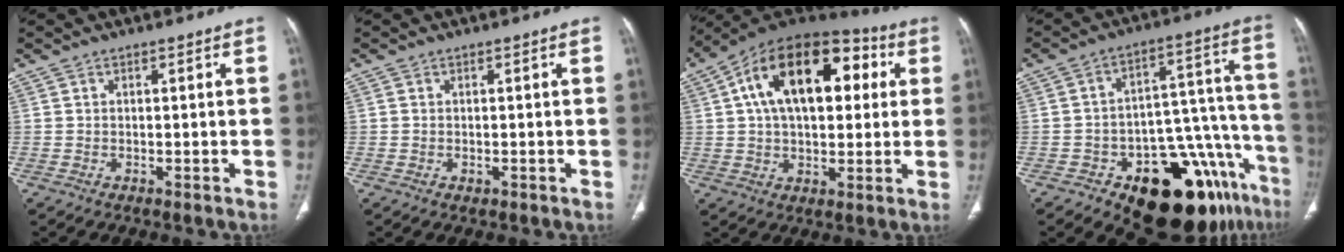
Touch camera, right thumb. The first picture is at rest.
{"total": 0.8, "force": [-0.1, 0.6, 0.5], "torque": [-0.013, -0.001, 0.003]}
{"total": 23.0, "force": [5.6, 13.1, 18.1], "torque": [-0.270, 0.030, 0.080]}
{"total": 23.1, "force": [-13.9, 9.6, 15.8], "torque": [-0.107, 0.109, -0.192]}